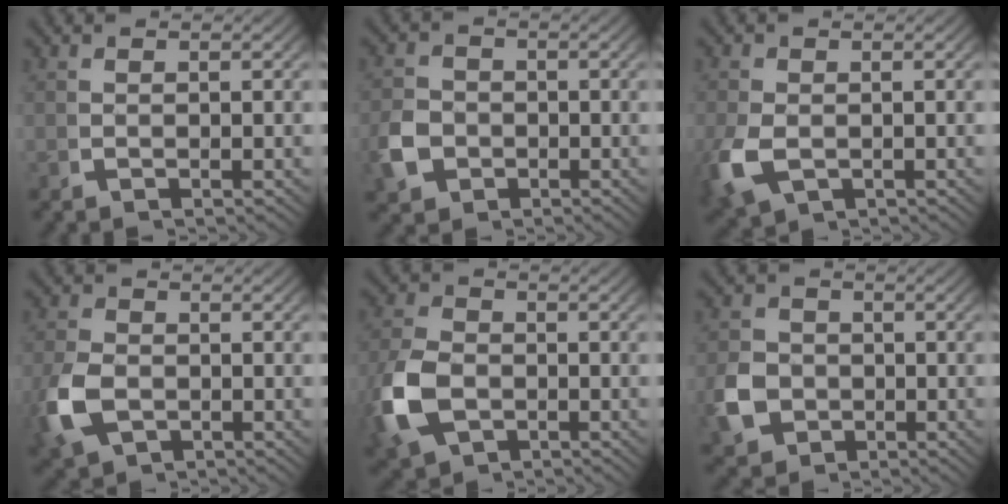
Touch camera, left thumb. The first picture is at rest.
{"total": 4.6, "force": [-1.5, 3.8, 2.1], "torque": [-0.061, -0.017, -0.020]}
{"total": 4.8, "force": [-1.5, 3.5, 2.9], "torque": [-0.092, -0.028, -0.009]}
{"total": 5.4, "force": [-1.7, 3.9, 3.4], "torque": [-0.102, -0.019, -0.020]}
{"total": 7.2, "force": [-2.0, 5.2, 4.5], "torque": [-0.130, -0.024, -0.023]}
{"total": 6.2, "force": [-1.5, 5.1, 3.0], "torque": [-0.085, -0.026, -0.016]}